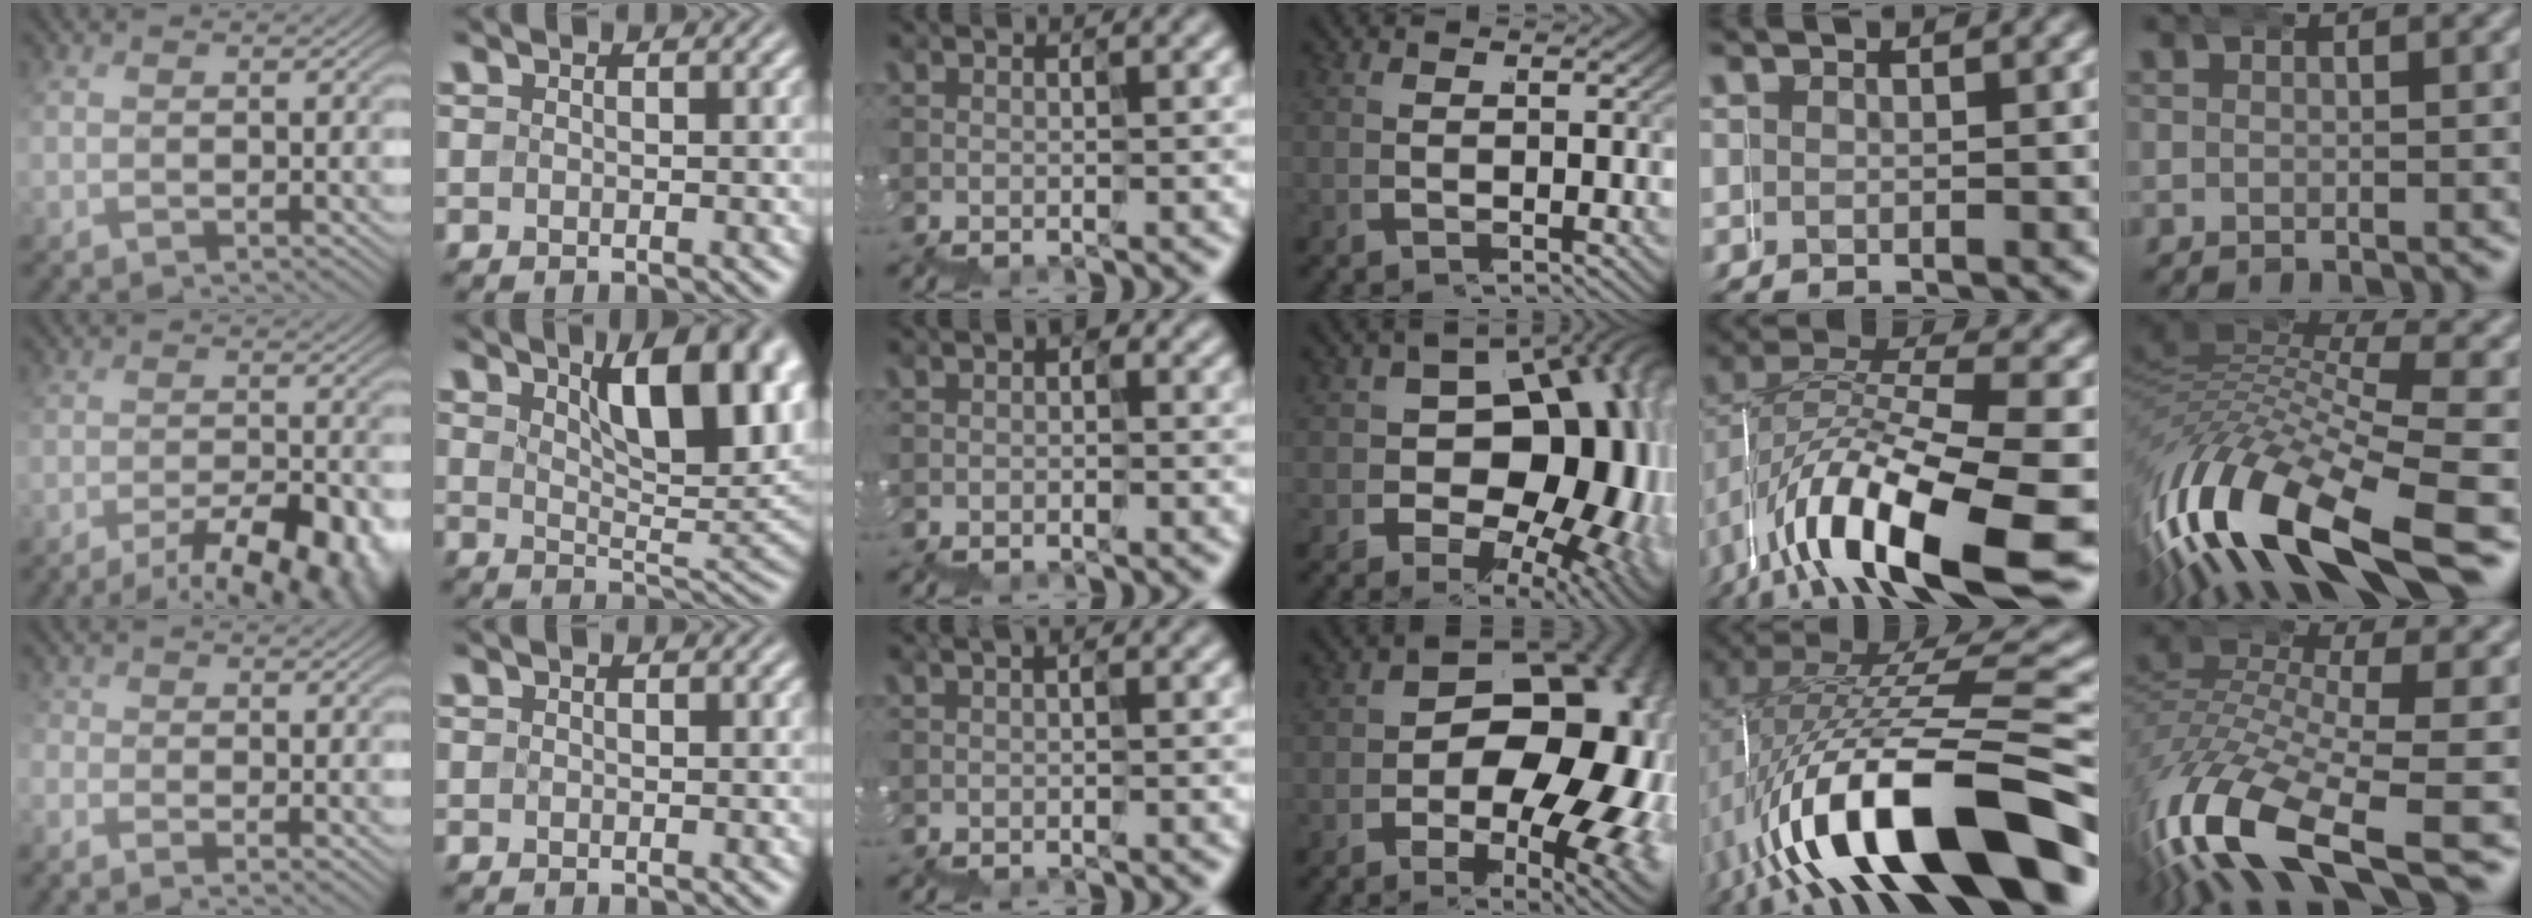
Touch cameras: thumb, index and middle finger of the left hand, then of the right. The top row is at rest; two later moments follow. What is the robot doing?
{"motion": "wrap", "object": "duck tape"}